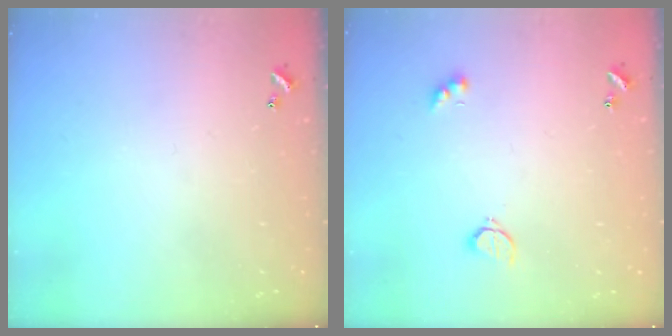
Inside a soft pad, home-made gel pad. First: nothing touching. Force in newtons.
{"total": 2.6, "press": 2.6, "slide": 0.5}